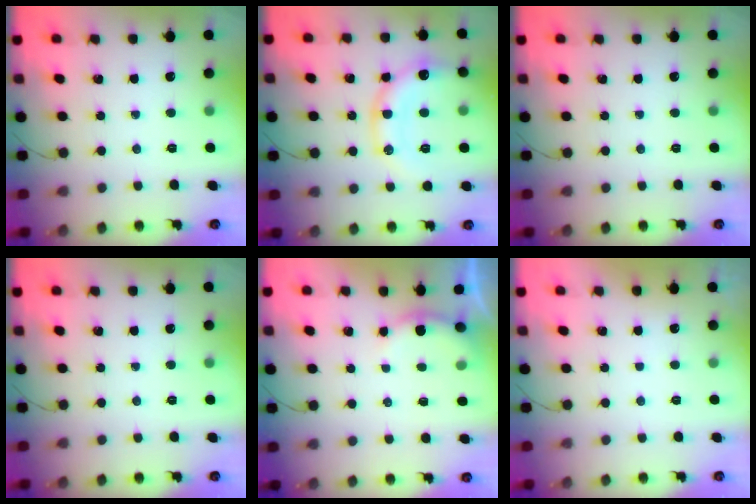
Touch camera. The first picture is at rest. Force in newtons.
{"total": 14.0, "press": 13.9, "slide": 1.9}
{"total": 0.0}
{"total": 0.0}
{"total": 5.0, "press": 4.9, "slide": 0.8}
{"total": 2.9, "press": 2.9, "slide": 0.1}